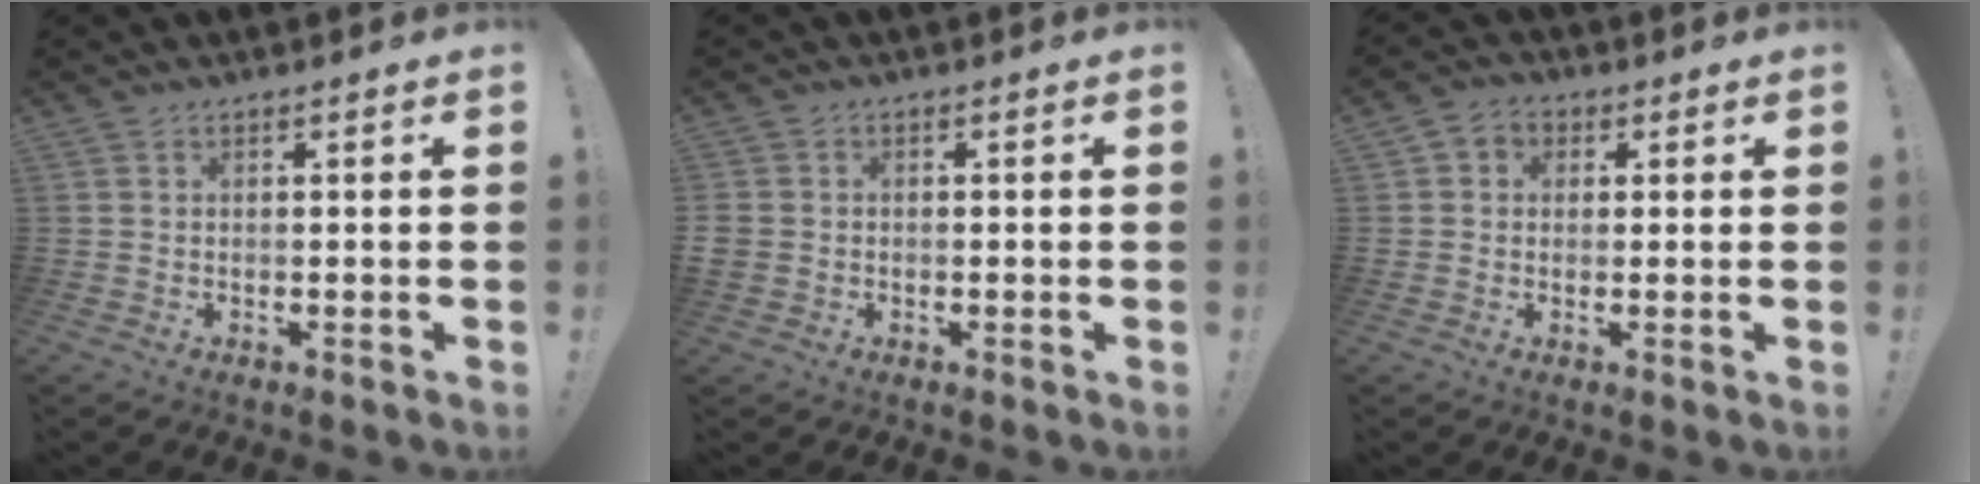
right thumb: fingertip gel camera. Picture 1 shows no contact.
{"total": 2.6, "force": [-0.7, 2.2, 1.1], "torque": [-0.031, 0.006, -0.011]}
{"total": 4.8, "force": [1.8, 3.7, 2.5], "torque": [-0.047, 0.006, 0.036]}